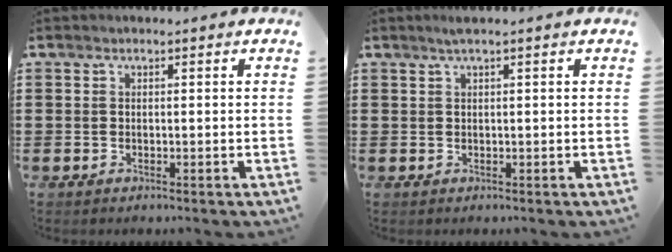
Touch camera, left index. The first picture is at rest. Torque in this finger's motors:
{"motor_torque": [0.23, -0.17, 0.12, 0.04]}